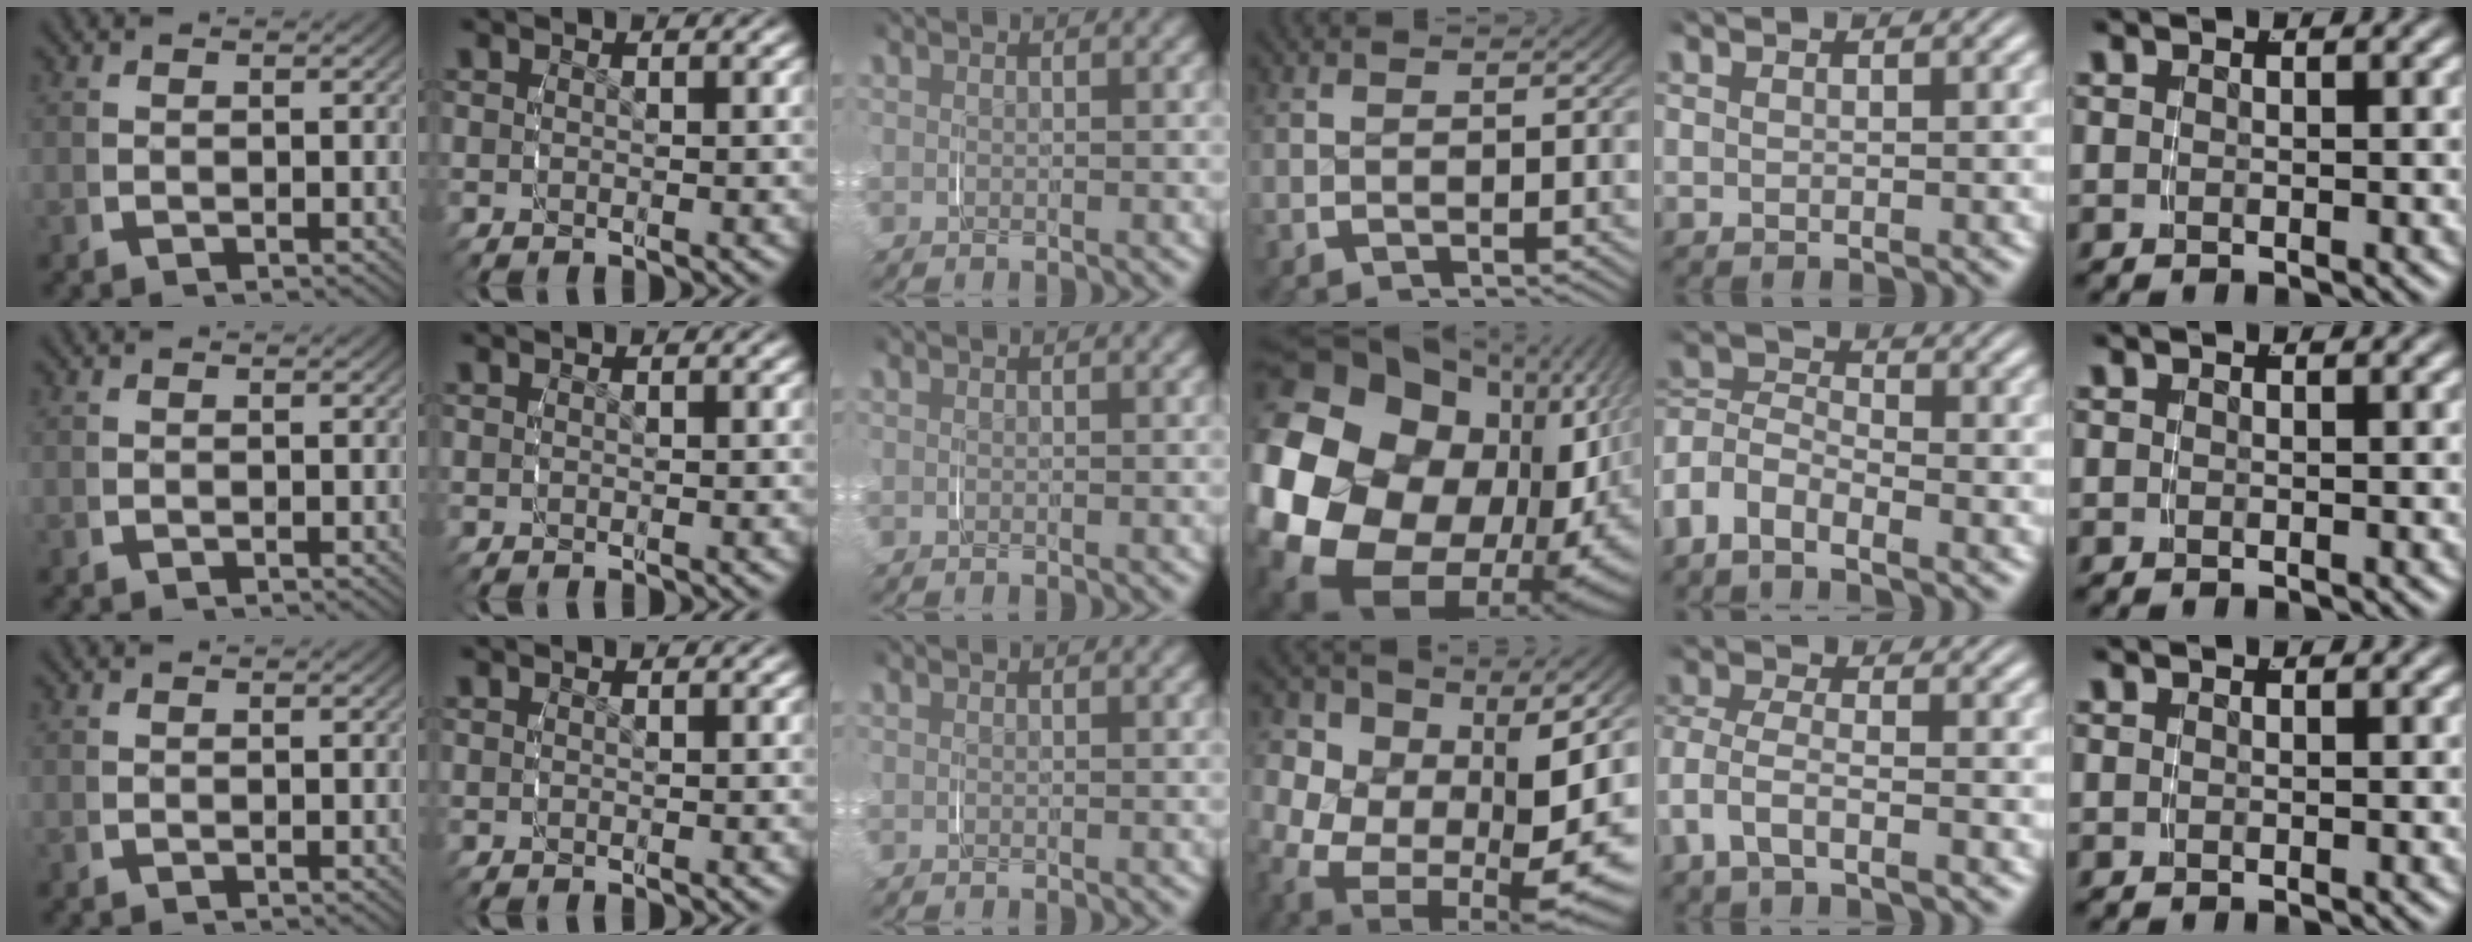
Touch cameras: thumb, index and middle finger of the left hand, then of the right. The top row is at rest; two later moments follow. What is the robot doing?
{"motion": "grasp_and_lifting", "object": "jacket"}